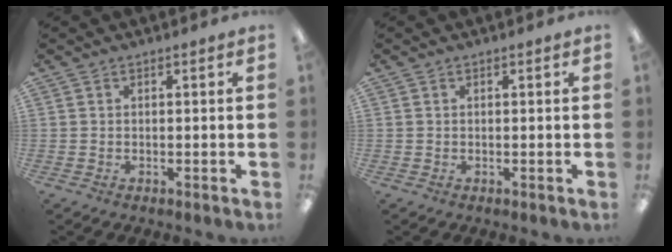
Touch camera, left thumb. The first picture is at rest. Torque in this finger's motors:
{"motor_torque": [-0.22, 0.06, -0.03, -0.07, -0.02]}